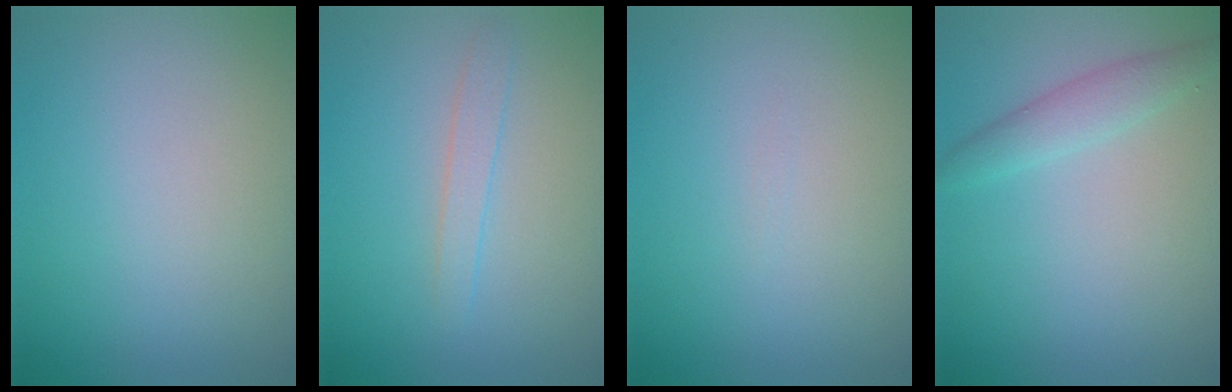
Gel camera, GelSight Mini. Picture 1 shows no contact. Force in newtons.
{"total": 1.4, "press": 1.4, "slide": 0.0}
{"total": 0.0}
{"total": 2.0, "press": 2.0, "slide": 0.3}